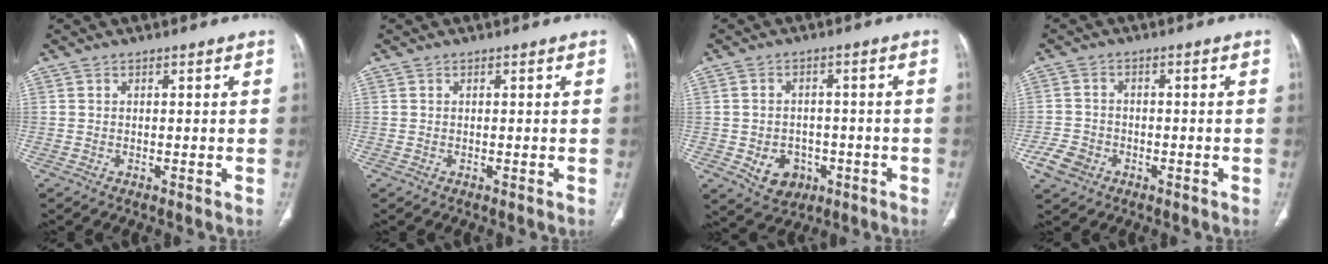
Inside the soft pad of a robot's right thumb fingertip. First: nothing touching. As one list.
[{"total": 0.0}, {"total": 7.2, "force": [-2.4, 5.8, 3.6], "torque": [-0.035, 0.018, -0.024]}, {"total": 5.1, "force": [-2.5, 3.9, 2.1], "torque": [-0.039, 0.015, -0.043]}]